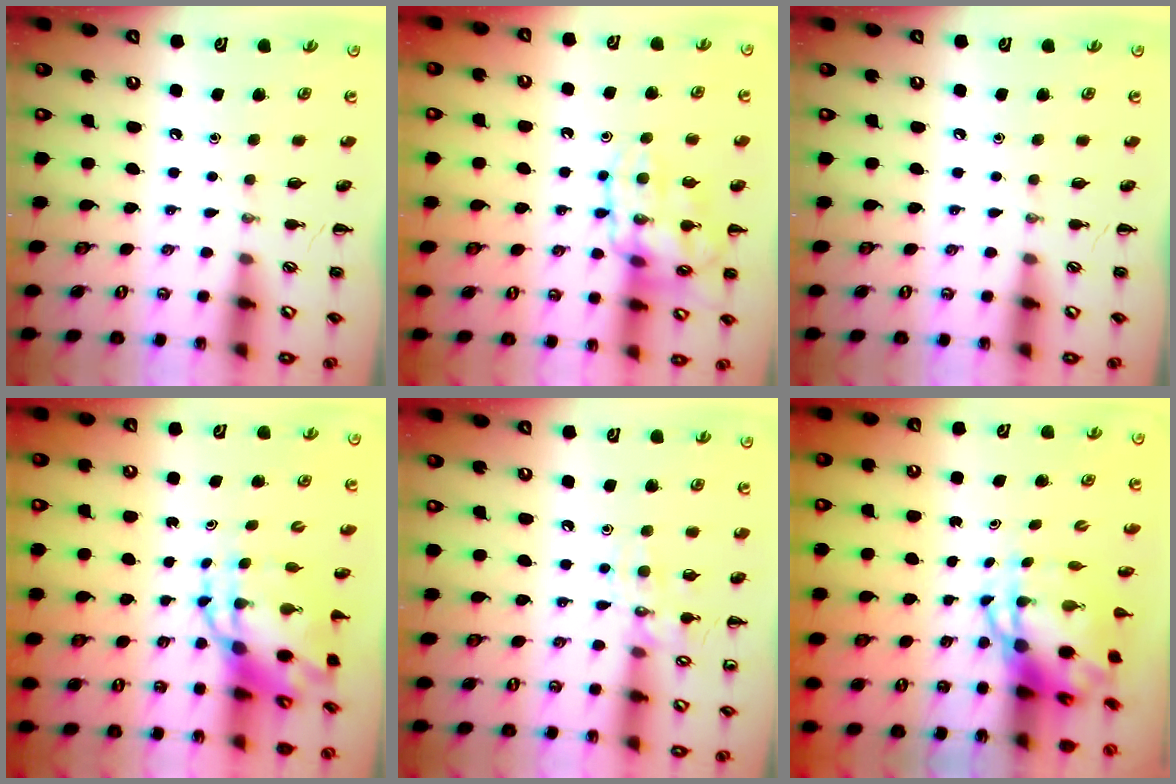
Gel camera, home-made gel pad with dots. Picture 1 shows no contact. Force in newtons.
{"total": 14.2, "press": 14.1, "slide": 1.1}
{"total": 0.0}
{"total": 7.8, "press": 7.5, "slide": 2.0}
{"total": 9.7, "press": 9.7, "slide": 0.7}
{"total": 6.7, "press": 6.4, "slide": 2.0}